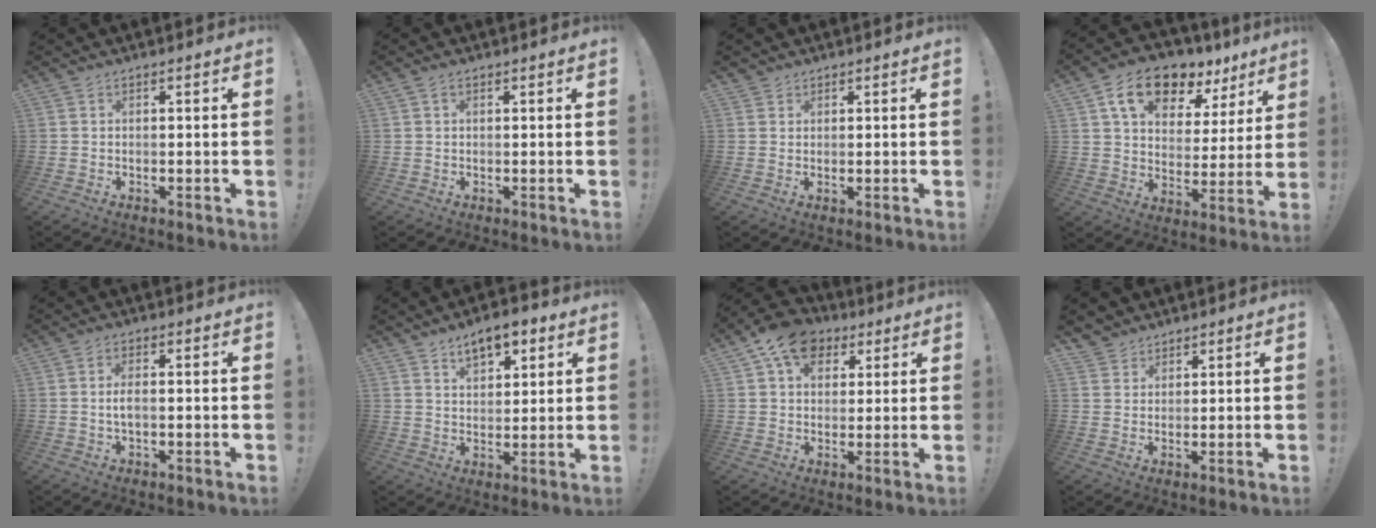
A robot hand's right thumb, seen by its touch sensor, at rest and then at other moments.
{"total": 1.2, "force": [0.6, 0.8, 0.6], "torque": [-0.005, 0.001, 0.009]}
{"total": 1.7, "force": [1.5, 0.9, 0.1], "torque": [0.006, -0.009, 0.027]}
{"total": 15.0, "force": [9.4, 8.6, 7.9], "torque": [-0.132, -0.050, 0.169]}
{"total": 3.1, "force": [-0.2, 1.3, 2.9], "torque": [-0.058, 0.002, -0.005]}
{"total": 8.7, "force": [5.5, 4.8, 4.8], "torque": [-0.065, -0.020, 0.100]}
{"total": 12.8, "force": [6.4, 9.2, 6.0], "torque": [-0.093, -0.027, 0.124]}
{"total": 4.0, "force": [3.3, 2.2, 0.0], "torque": [0.003, -0.022, 0.063]}